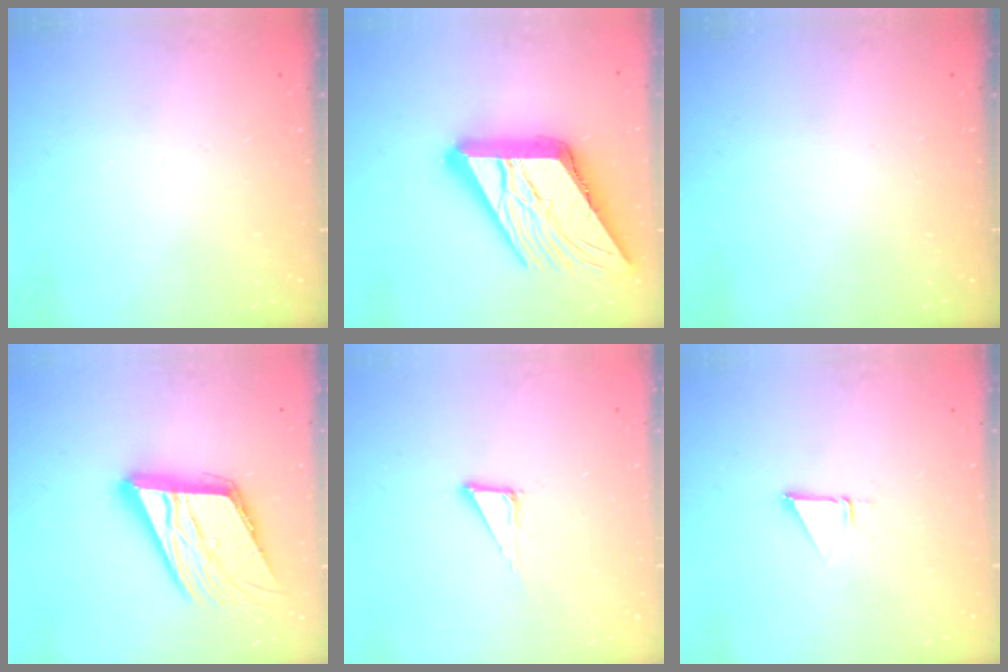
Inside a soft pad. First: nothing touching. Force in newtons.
{"total": 24.2, "press": 24.1, "slide": 2.8}
{"total": 0.0}
{"total": 19.1, "press": 18.9, "slide": 2.6}
{"total": 4.7, "press": 4.7, "slide": 0.2}
{"total": 1.4, "press": 1.4, "slide": 0.0}